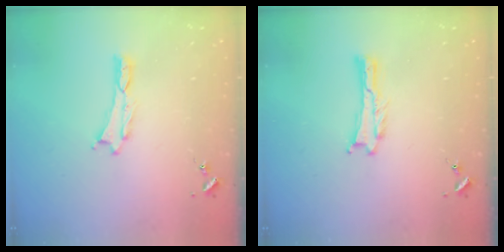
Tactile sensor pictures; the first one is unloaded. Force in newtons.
{"total": 0.0}